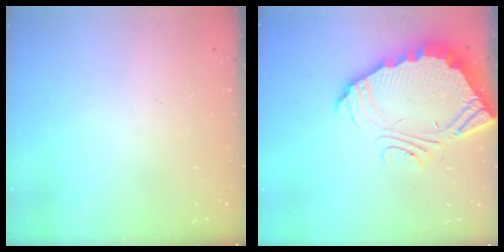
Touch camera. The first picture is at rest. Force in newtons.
{"total": 5.8, "press": 5.8, "slide": 0.5}